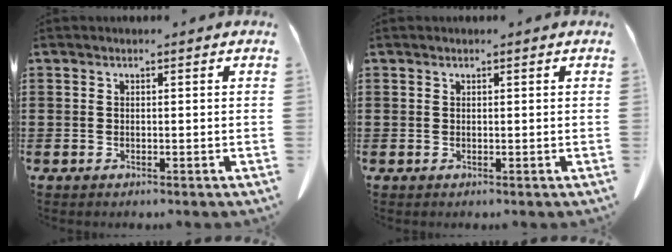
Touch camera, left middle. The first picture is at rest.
{"total": 0.0}